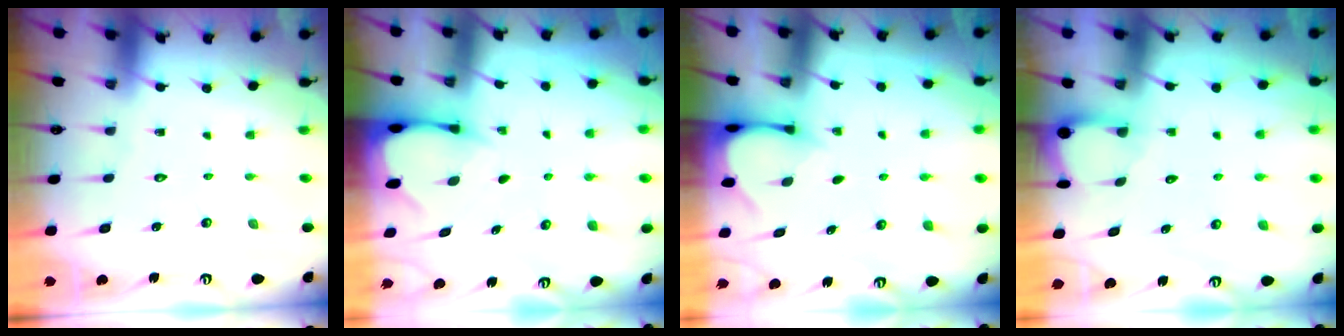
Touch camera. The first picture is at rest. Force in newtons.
{"total": 3.0, "press": 3.0, "slide": 0.3}
{"total": 3.3, "press": 3.3, "slide": 0.2}
{"total": 2.8, "press": 2.8, "slide": 0.3}